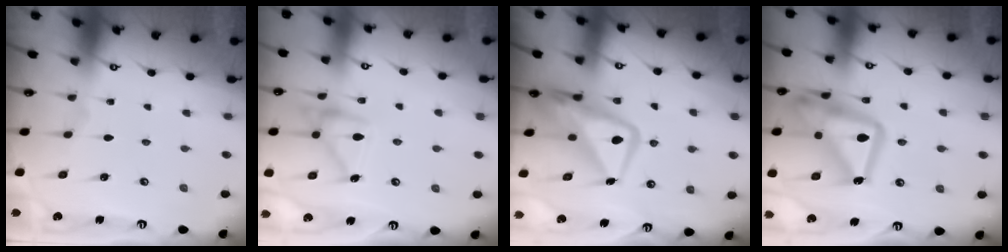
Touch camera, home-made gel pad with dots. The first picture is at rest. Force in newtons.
{"total": 16.1, "press": 16.1, "slide": 0.8}
{"total": 14.5, "press": 14.5, "slide": 1.5}
{"total": 19.4, "press": 19.3, "slide": 1.5}